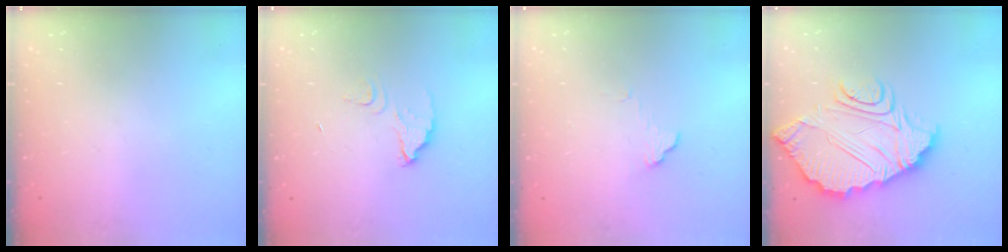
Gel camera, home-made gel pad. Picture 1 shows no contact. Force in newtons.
{"total": 3.1, "press": 3.1, "slide": 0.3}
{"total": 5.4, "press": 5.4, "slide": 0.4}
{"total": 15.9, "press": 15.8, "slide": 1.4}